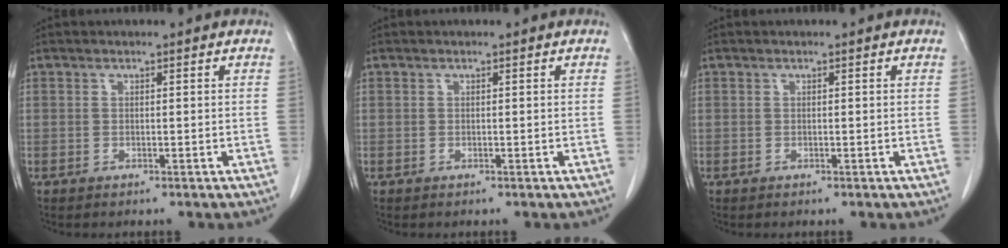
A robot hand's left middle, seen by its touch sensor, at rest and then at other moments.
{"total": 0.0}
{"total": 0.0}